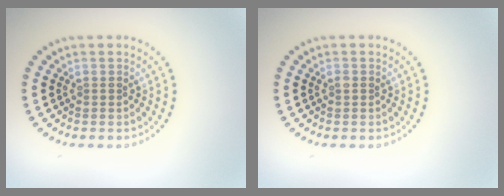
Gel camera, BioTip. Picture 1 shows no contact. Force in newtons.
{"total": 0.6, "press": 0.6, "slide": 0.0}